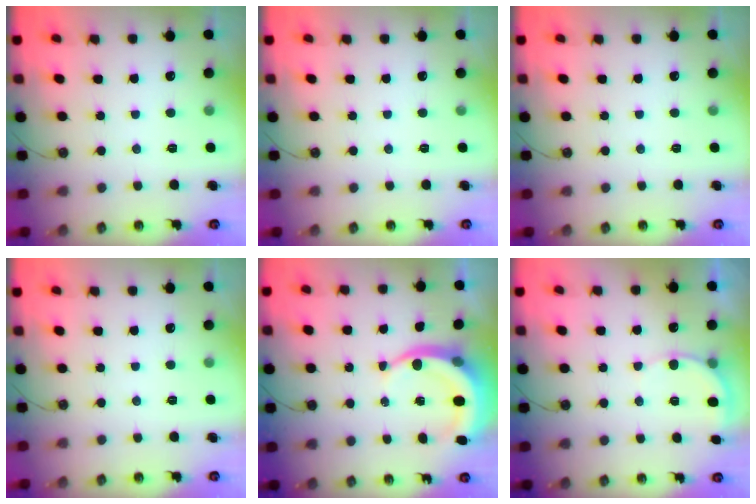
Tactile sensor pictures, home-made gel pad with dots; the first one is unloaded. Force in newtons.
{"total": 0.0}
{"total": 0.0}
{"total": 0.0}
{"total": 7.9, "press": 7.8, "slide": 1.0}
{"total": 6.0, "press": 6.0, "slide": 0.9}